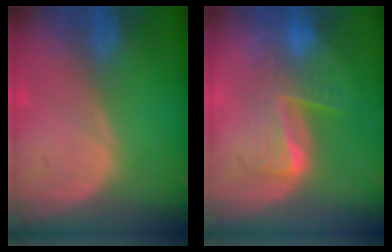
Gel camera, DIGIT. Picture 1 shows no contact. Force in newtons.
{"total": 6.5, "press": 6.3, "slide": 1.5}